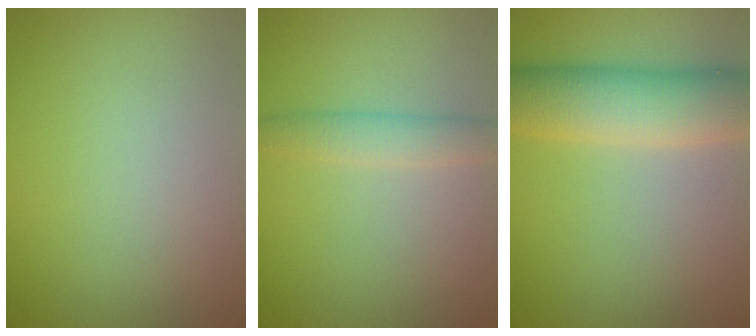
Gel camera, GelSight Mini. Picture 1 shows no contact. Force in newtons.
{"total": 2.4, "press": 2.4, "slide": 0.1}
{"total": 7.3, "press": 7.3, "slide": 0.4}